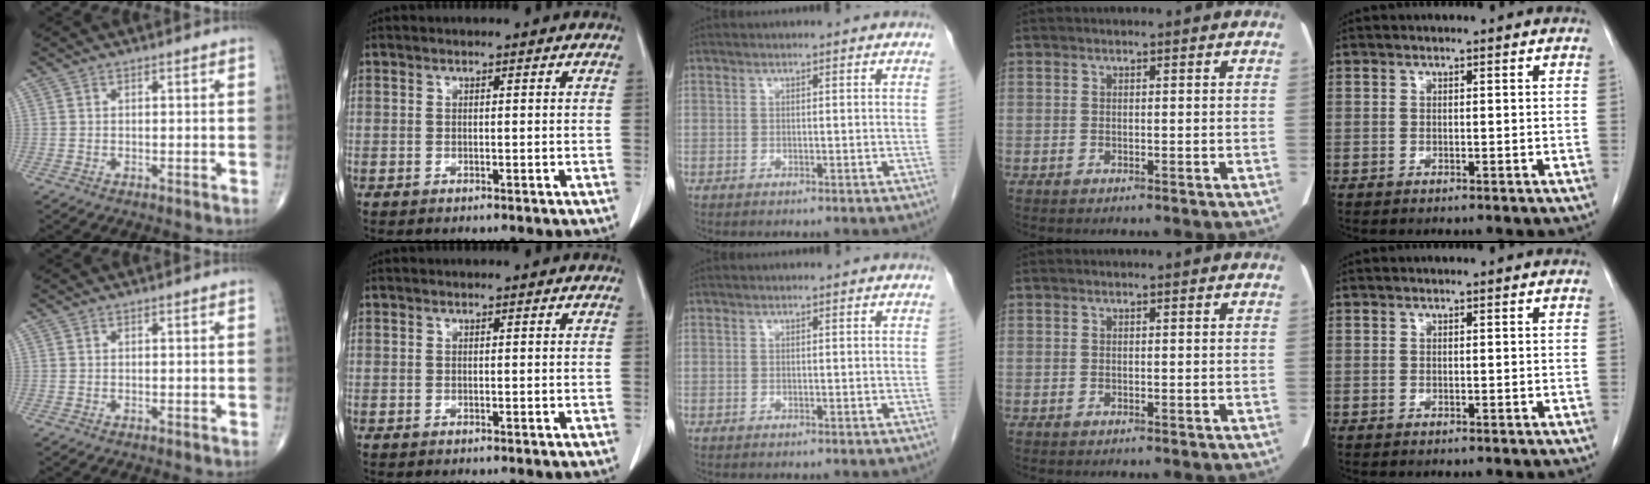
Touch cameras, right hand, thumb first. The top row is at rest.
{}